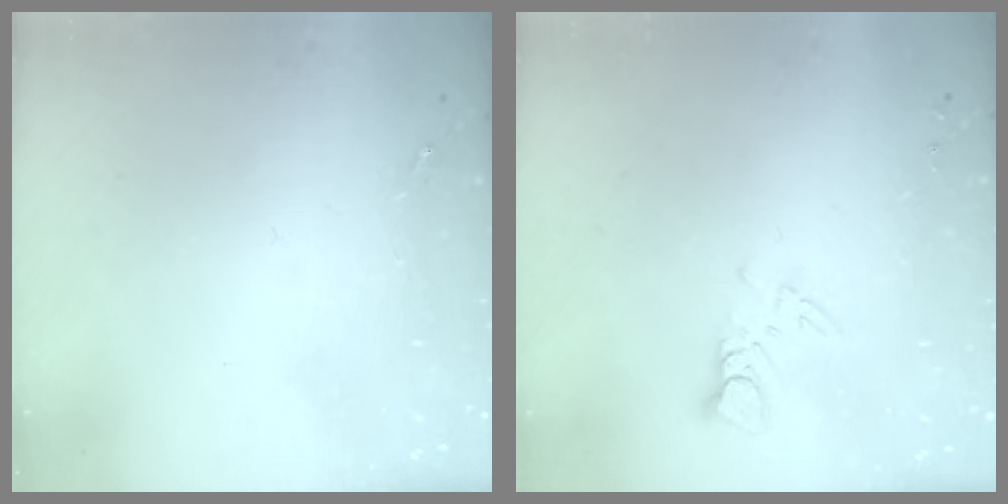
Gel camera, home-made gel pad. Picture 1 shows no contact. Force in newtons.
{"total": 3.8, "press": 3.8, "slide": 0.3}